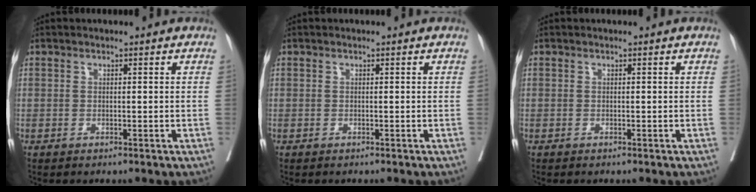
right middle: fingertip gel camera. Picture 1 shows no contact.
{"total": 0.6, "force": [-0.6, 0.0, 0.3], "torque": [-0.001, 0.000, -0.007]}
{"total": 0.0}